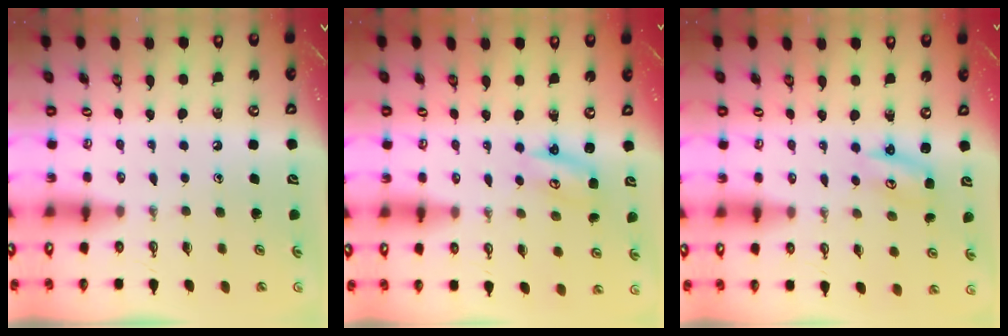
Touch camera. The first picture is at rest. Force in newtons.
{"total": 2.7, "press": 2.7, "slide": 0.2}
{"total": 2.6, "press": 2.6, "slide": 0.2}